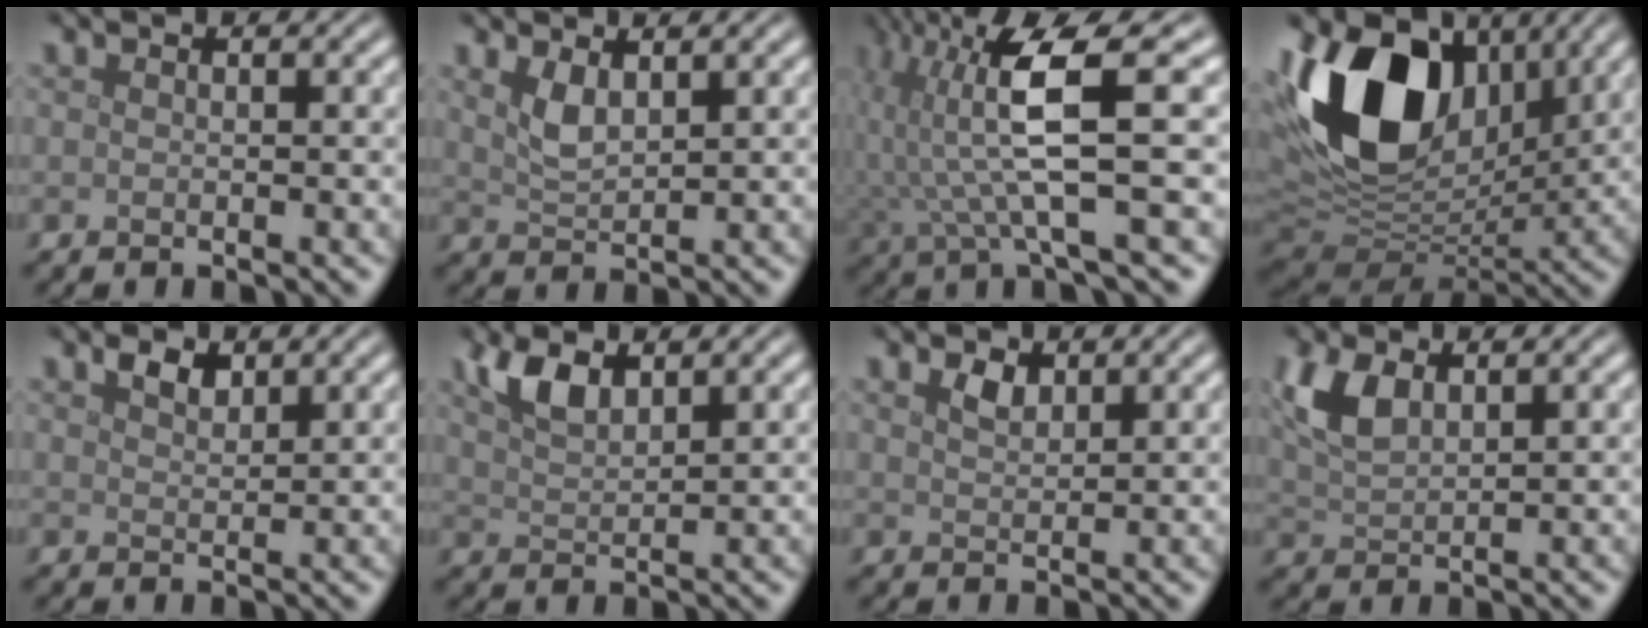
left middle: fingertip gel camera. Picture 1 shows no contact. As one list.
[{"total": 2.1, "force": [1.2, 0.7, 1.5], "torque": [-0.037, -0.002, 0.029]}, {"total": 8.5, "force": [1.8, 2.1, 8.1], "torque": [-0.155, 0.004, 0.033]}, {"total": 15.0, "force": [4.8, 9.9, 10.2], "torque": [-0.195, 0.010, 0.090]}, {"total": 1.7, "force": [1.3, 0.8, 0.7], "torque": [-0.016, 0.002, 0.026]}, {"total": 3.4, "force": [2.2, 1.4, 2.2], "torque": [-0.047, 0.005, 0.044]}, {"total": 1.5, "force": [1.1, 0.7, 0.6], "torque": [-0.014, 0.001, 0.024]}, {"total": 4.1, "force": [1.8, 2.2, 2.9], "torque": [-0.077, 0.006, 0.040]}]